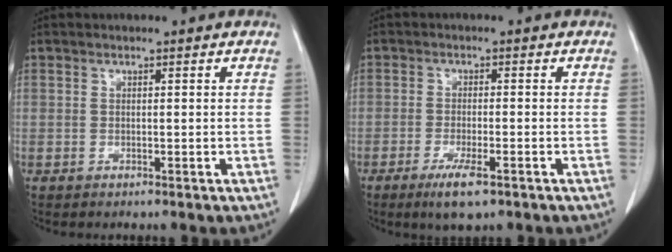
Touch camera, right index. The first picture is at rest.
{"total": 5.0, "force": [-3.0, 0.8, 4.0], "torque": [-0.077, -0.010, -0.048]}